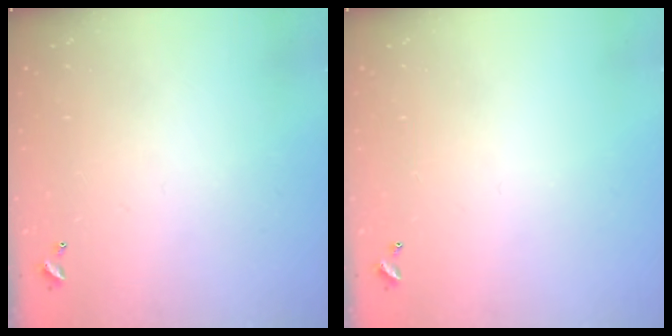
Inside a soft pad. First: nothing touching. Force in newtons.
{"total": 0.0}